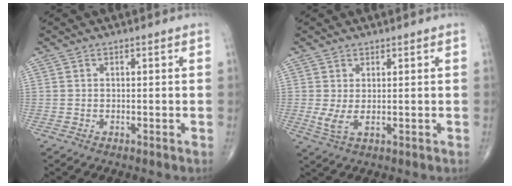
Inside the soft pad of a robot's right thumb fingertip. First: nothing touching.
{"total": 3.3, "force": [0.3, 1.2, 3.0], "torque": [-0.071, -0.007, 0.012]}